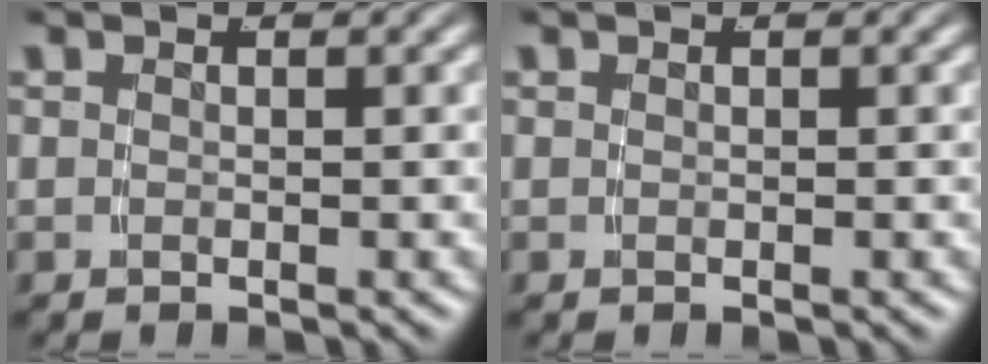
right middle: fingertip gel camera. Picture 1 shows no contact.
{"total": 0.0}